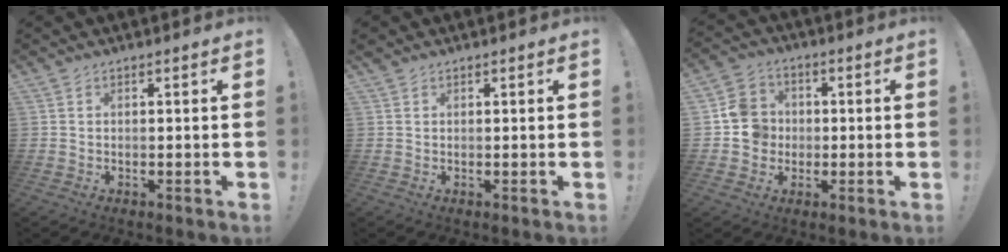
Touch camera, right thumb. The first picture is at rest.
{"total": 0.9, "force": [0.8, 0.5, 0.2], "torque": [0.003, -0.002, 0.014]}
{"total": 9.8, "force": [-0.1, 9.3, 3.0], "torque": [-0.036, 0.015, 0.004]}